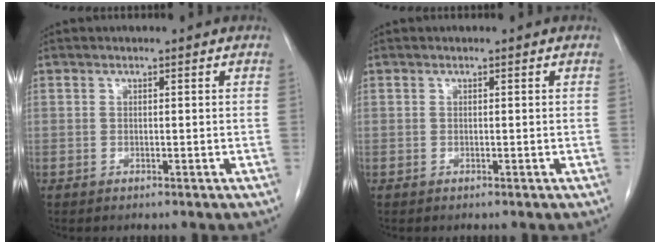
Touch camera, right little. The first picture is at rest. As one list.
[{"total": 0.0}]